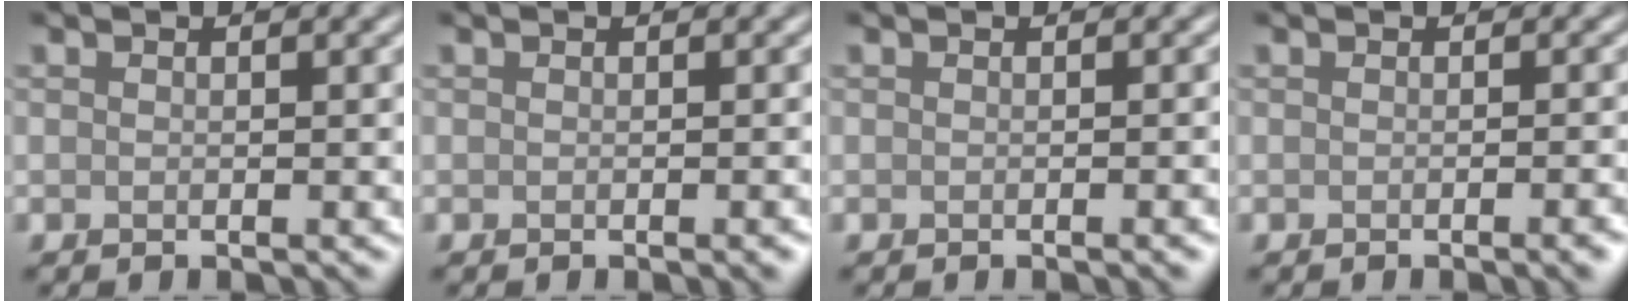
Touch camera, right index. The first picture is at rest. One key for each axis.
{"total": 0.7, "fx": -0.3, "fy": 0.1, "fz": 0.6, "tx": -0.006, "ty": 0.001, "tz": -0.004}
{"total": 1.1, "fx": -0.4, "fy": 0.2, "fz": 1.0, "tx": -0.007, "ty": 0.001, "tz": -0.007}
{"total": 1.9, "fx": -0.7, "fy": 0.5, "fz": 1.6, "tx": -0.011, "ty": 0.001, "tz": -0.009}